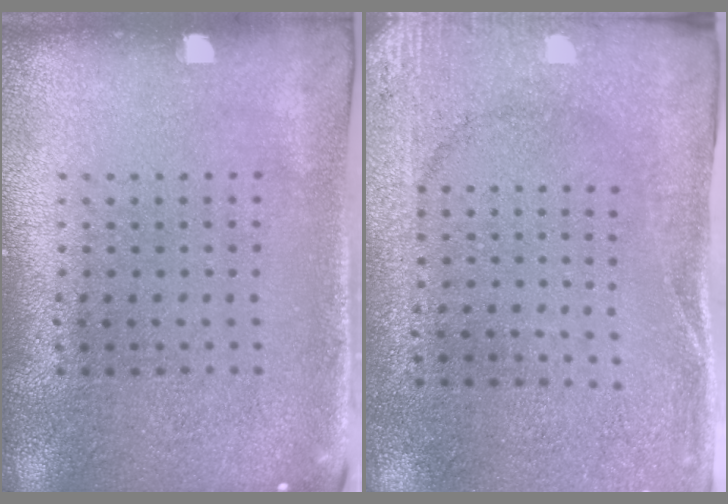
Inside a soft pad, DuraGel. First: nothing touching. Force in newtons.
{"total": 2.6, "press": 2.4, "slide": 1.0}